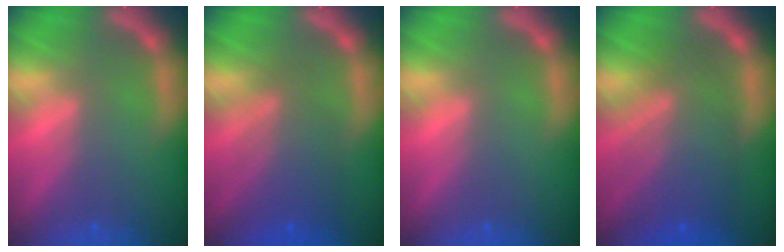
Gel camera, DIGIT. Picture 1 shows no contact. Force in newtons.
{"total": 6.0}
{"total": 0.0}
{"total": 8.5}